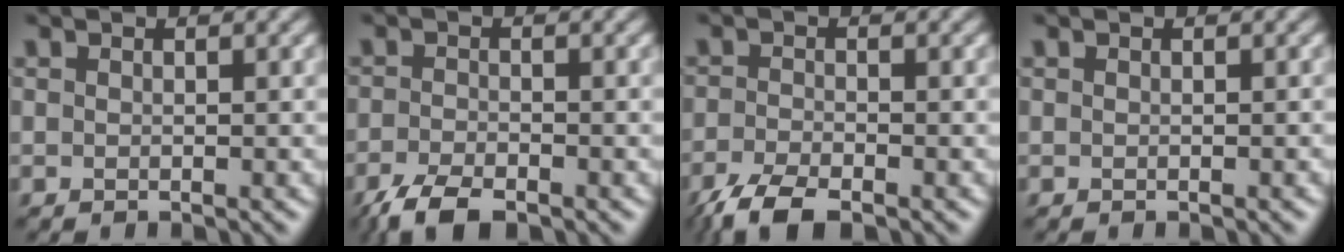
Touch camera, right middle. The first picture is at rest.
{"total": 3.7, "force": [-2.8, 1.2, 2.1], "torque": [-0.041, -0.006, -0.059]}
{"total": 4.0, "force": [-3.0, 1.1, 2.4], "torque": [-0.049, -0.010, -0.066]}
{"total": 0.0}